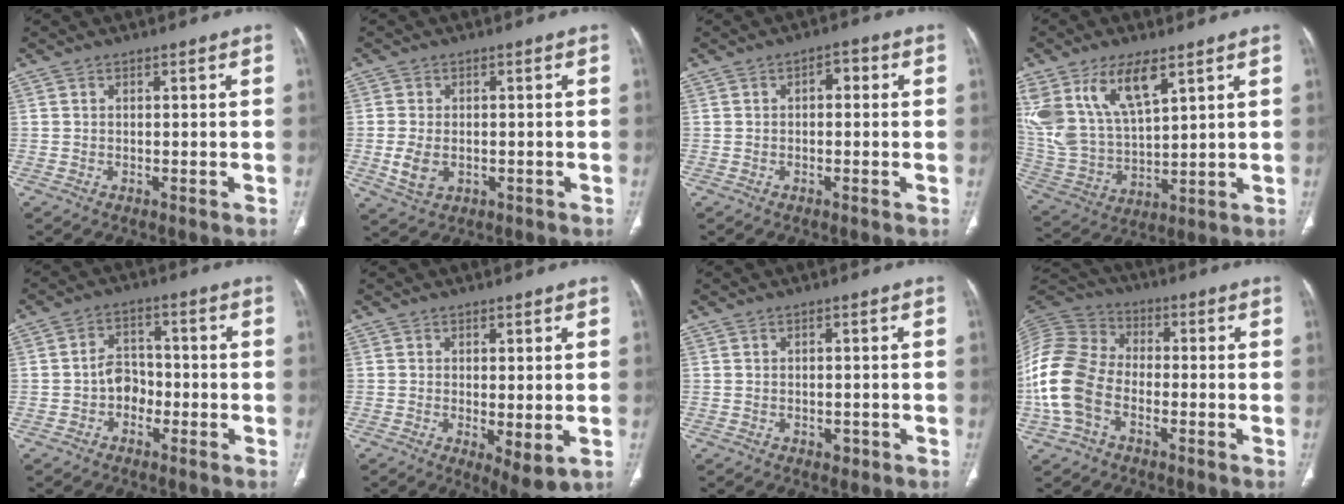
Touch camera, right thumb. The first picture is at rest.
{"total": 5.3, "force": [-1.0, 3.7, 3.7], "torque": [-0.072, -0.004, -0.011]}
{"total": 2.6, "force": [0.1, 1.6, 2.0], "torque": [-0.020, 0.013, -0.006]}
{"total": 17.1, "force": [8.9, 7.9, 12.3], "torque": [-0.238, -0.028, 0.186]}
{"total": 5.1, "force": [-1.6, 4.1, 2.6], "torque": [-0.023, 0.024, -0.036]}
{"total": 5.7, "force": [-1.1, 2.0, 5.2], "torque": [-0.085, -0.022, -0.011]}
{"total": 1.3, "force": [-0.5, 1.0, 0.6], "torque": [-0.006, 0.001, -0.005]}
{"total": 15.4, "force": [-4.1, 10.7, 10.2], "torque": [-0.223, 0.030, -0.087]}